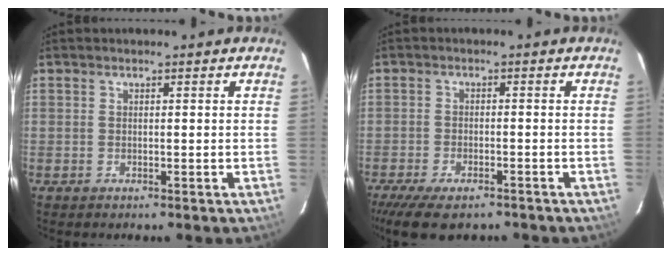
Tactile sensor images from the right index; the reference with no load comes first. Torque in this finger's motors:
{"motor_torque": [1.15, -0.97, 0.49, 0.11]}